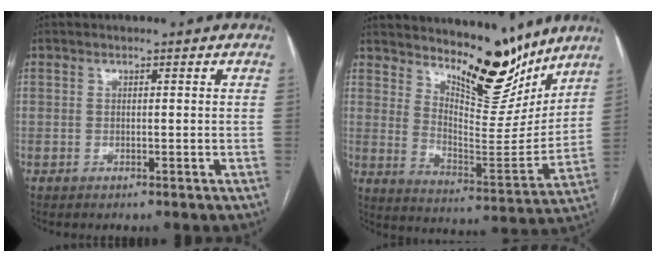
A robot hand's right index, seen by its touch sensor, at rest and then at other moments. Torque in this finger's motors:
{"motor_torque": [-0.11, 0.71, 0.16, 0.02]}